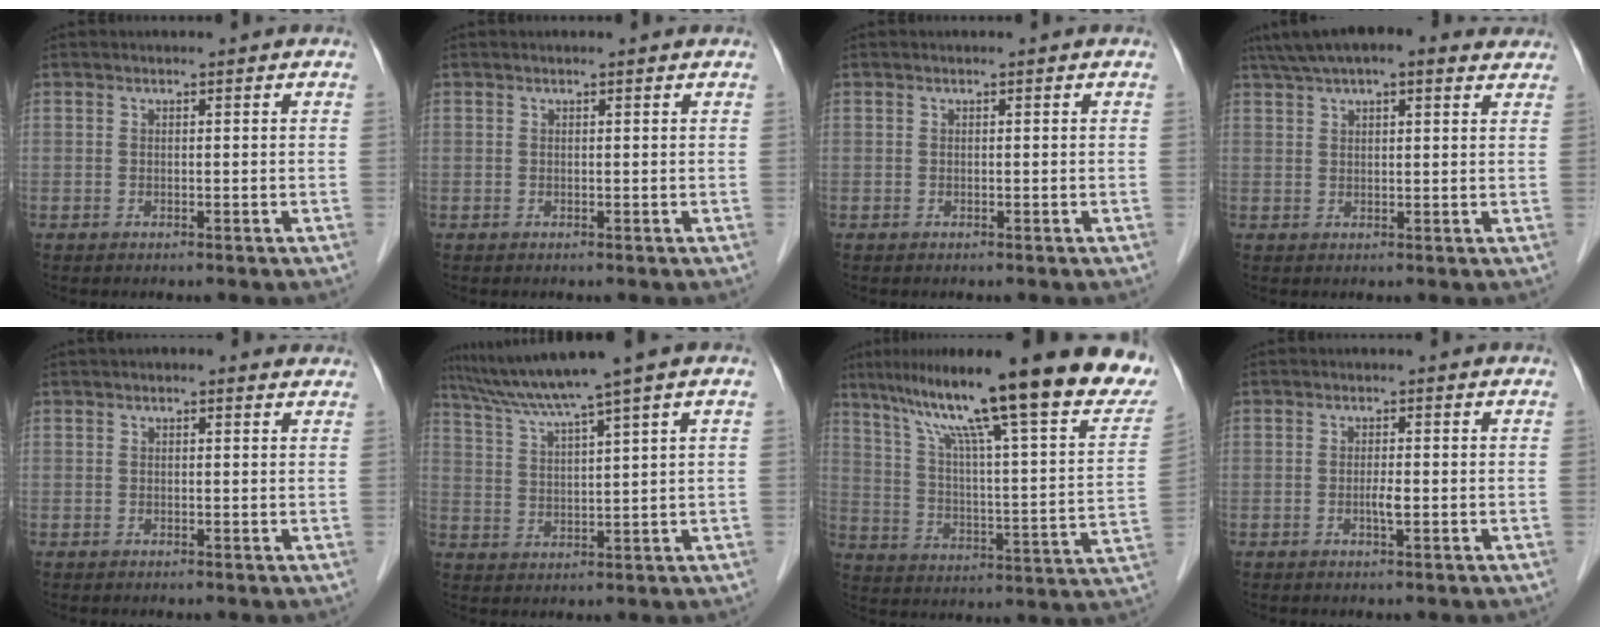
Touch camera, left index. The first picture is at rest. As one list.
[{"total": 0.6, "force": [0.5, 0.1, 0.2], "torque": [-0.010, 0.011, 0.006]}, {"total": 0.0}, {"total": 13.0, "force": [10.1, 3.7, 7.3], "torque": [-0.121, 0.057, 0.143]}, {"total": 2.2, "force": [1.6, 1.4, 0.7], "torque": [0.001, 0.024, 0.015]}, {"total": 9.0, "force": [6.8, -2.1, 5.4], "torque": [-0.097, 0.017, 0.123]}, {"total": 29.4, "force": [21.6, 2.5, 19.8], "torque": [-0.280, -0.006, 0.305]}, {"total": 1.5, "force": [-0.4, 0.1, 1.5], "torque": [-0.030, -0.001, -0.007]}]